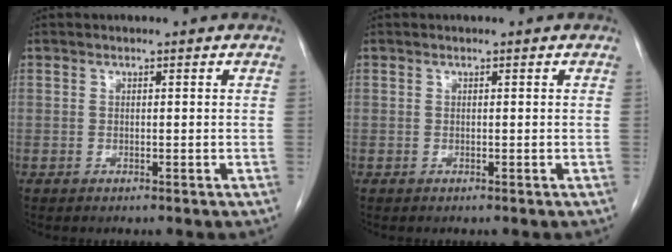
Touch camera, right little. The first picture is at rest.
{"total": 0.0}